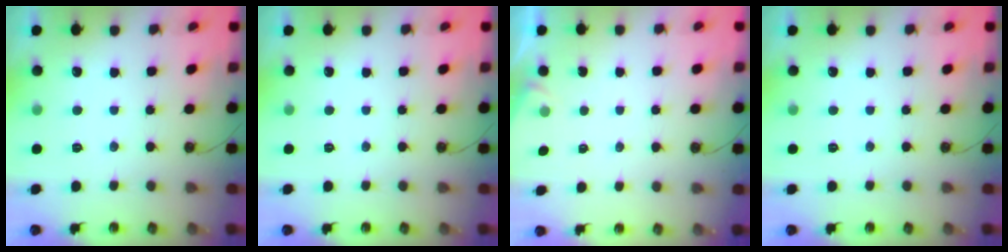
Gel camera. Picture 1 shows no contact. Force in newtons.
{"total": 0.0}
{"total": 2.5, "press": 2.5, "slide": 0.4}
{"total": 0.0}